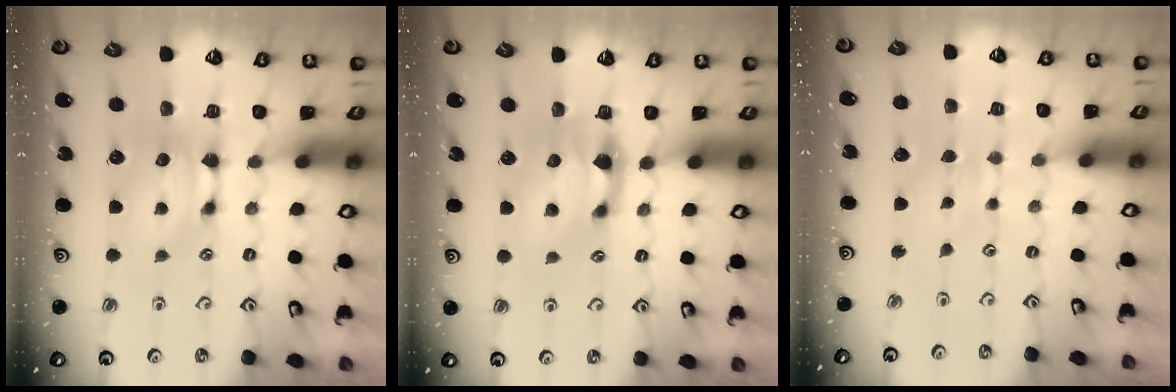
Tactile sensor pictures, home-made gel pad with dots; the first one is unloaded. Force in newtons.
{"total": 1.6, "press": 1.2, "slide": 1.1}
{"total": 3.6, "press": 3.6, "slide": 0.5}